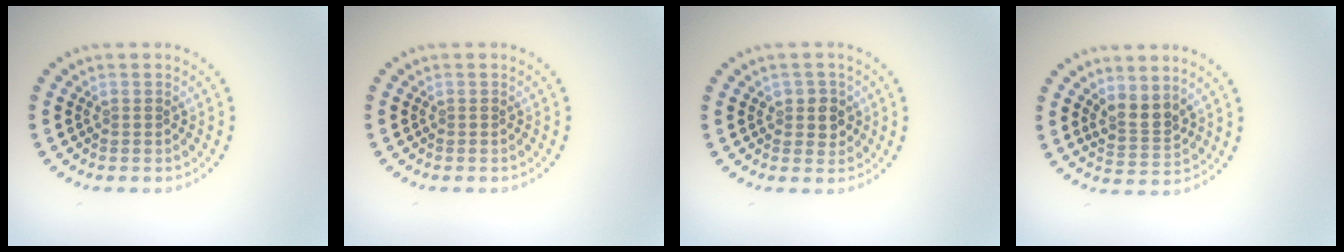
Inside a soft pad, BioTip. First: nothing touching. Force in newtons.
{"total": 0.0}
{"total": 1.9, "press": 1.8, "slide": 0.6}
{"total": 2.6, "press": 2.2, "slide": 1.4}